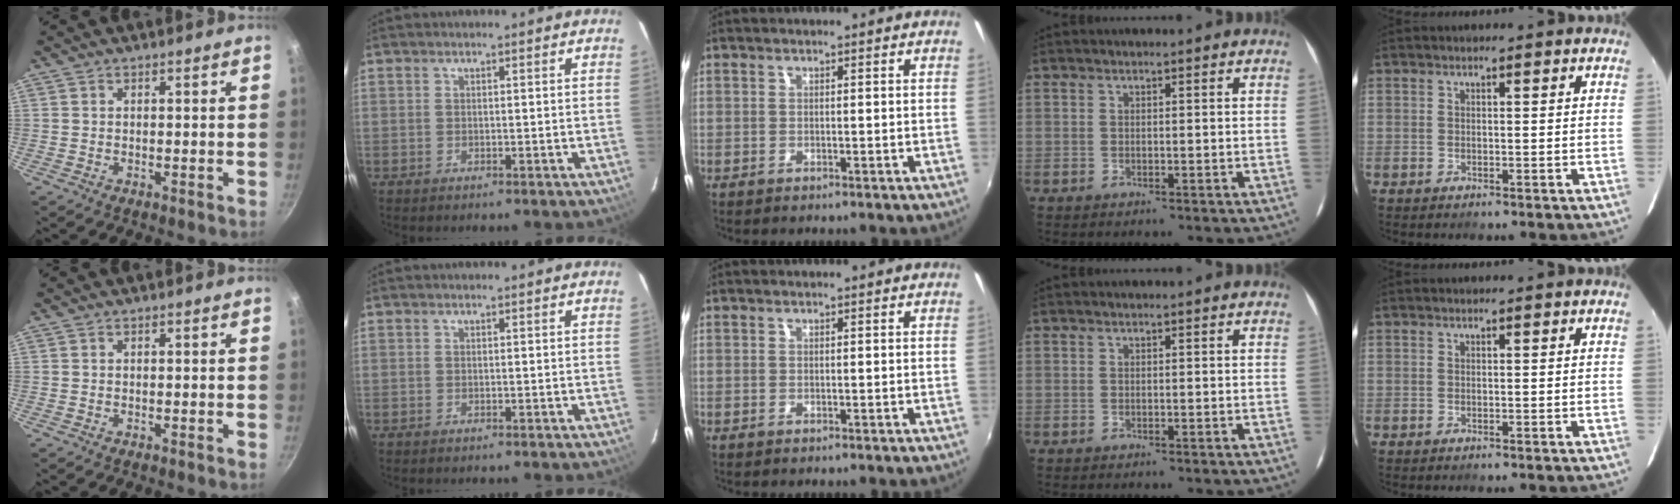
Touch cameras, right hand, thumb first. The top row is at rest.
{}